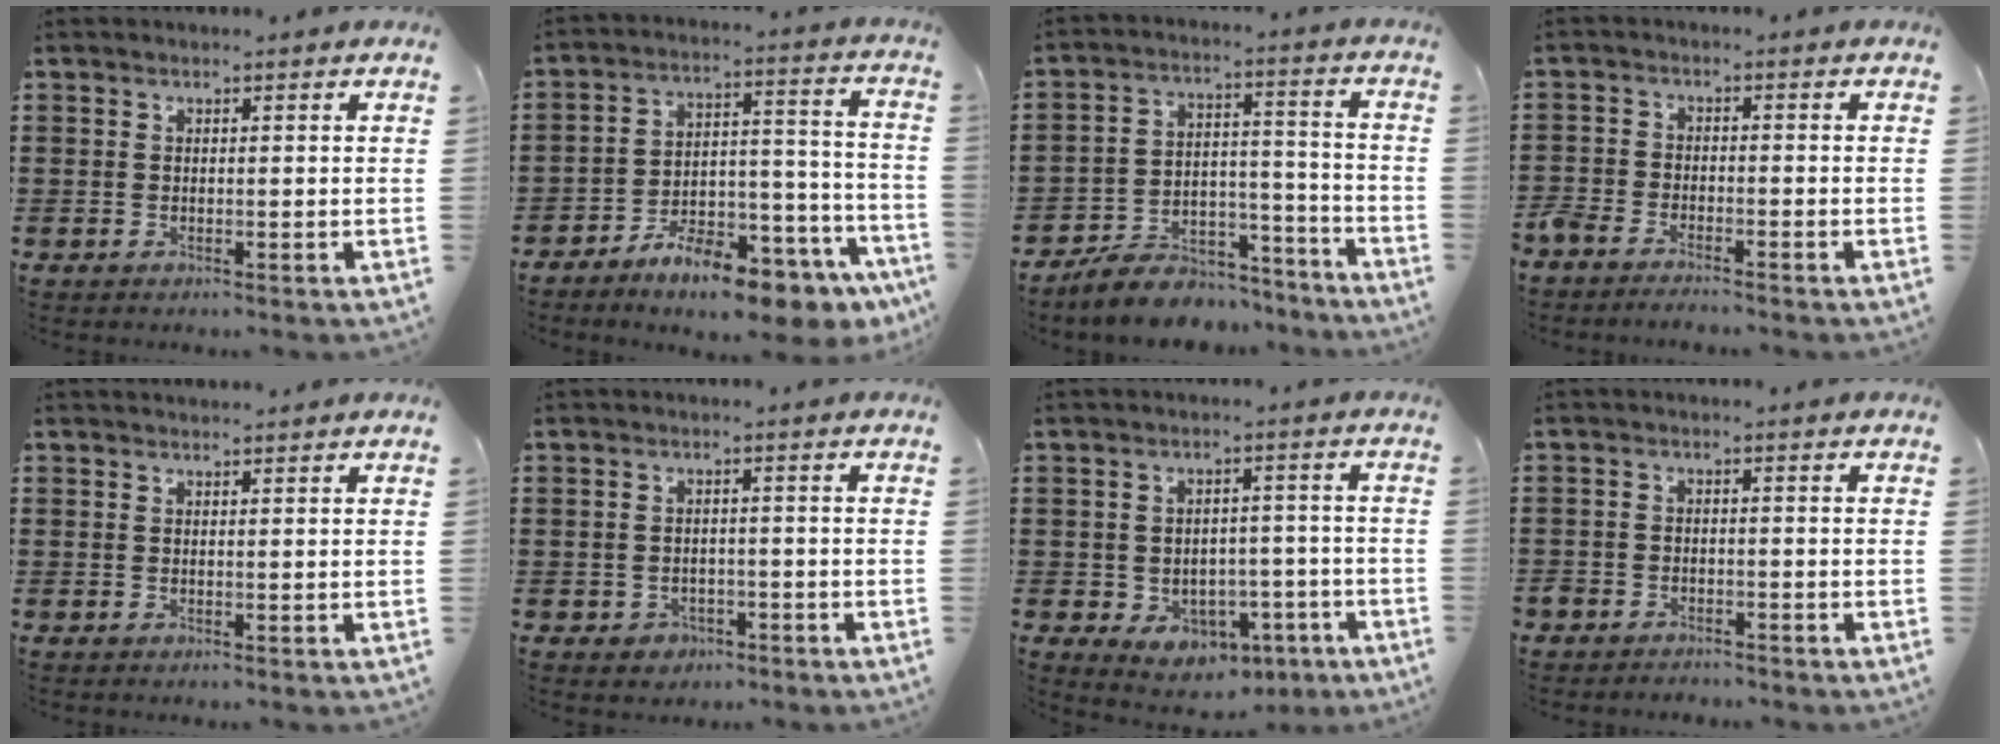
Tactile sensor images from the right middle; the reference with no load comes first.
{"total": 10.1, "force": [-8.8, 2.0, 4.4], "torque": [-0.066, 0.036, -0.166]}
{"total": 7.7, "force": [-7.1, 2.6, 1.5], "torque": [-0.018, 0.033, -0.136]}
{"total": 2.9, "force": [-2.9, 0.4, 0.3], "torque": [-0.024, -0.003, -0.067]}
{"total": 0.8, "force": [0.8, -0.1, 0.0], "torque": [-0.001, -0.003, 0.016]}
{"total": 1.5, "force": [-1.0, 1.1, 0.0], "torque": [-0.007, 0.002, -0.026]}
{"total": 3.9, "force": [-2.5, 2.8, 1.1], "torque": [-0.029, 0.016, -0.049]}
{"total": 2.3, "force": [-2.2, 0.7, -0.2], "torque": [-0.001, 0.001, -0.051]}